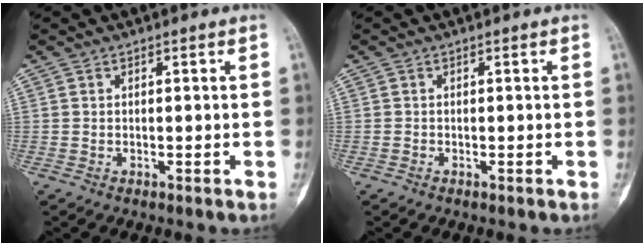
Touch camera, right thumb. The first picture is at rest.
{"total": 0.0}